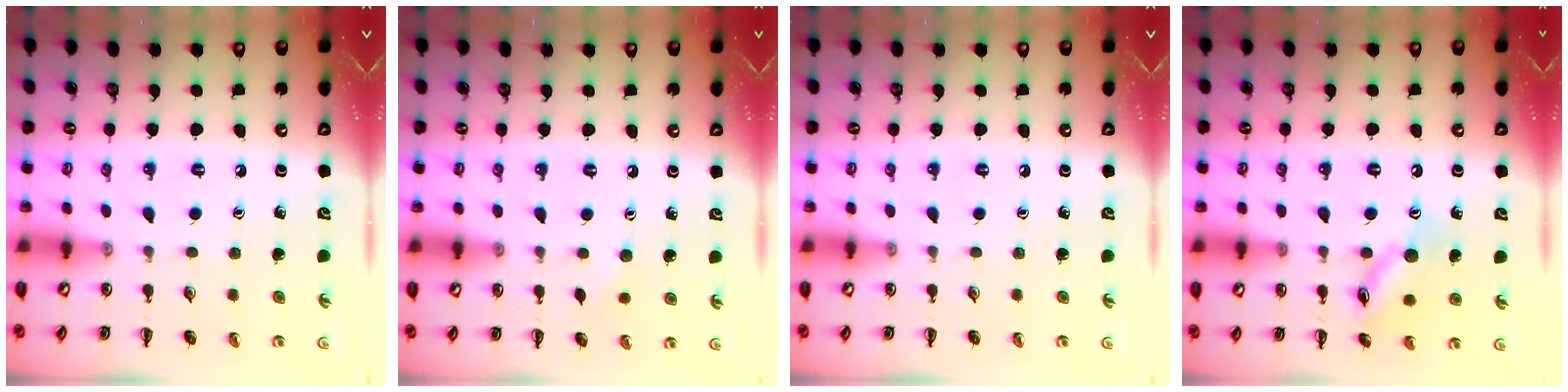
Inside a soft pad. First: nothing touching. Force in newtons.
{"total": 4.0, "press": 3.9, "slide": 0.9}
{"total": 0.0}
{"total": 11.0, "press": 11.0, "slide": 0.5}